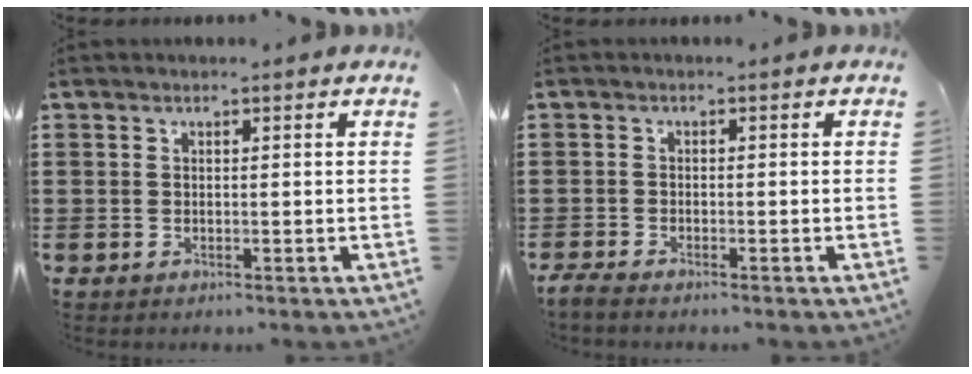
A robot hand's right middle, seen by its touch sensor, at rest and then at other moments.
{"total": 1.4, "force": [-1.3, 0.1, 0.5], "torque": [-0.018, -0.002, -0.027]}